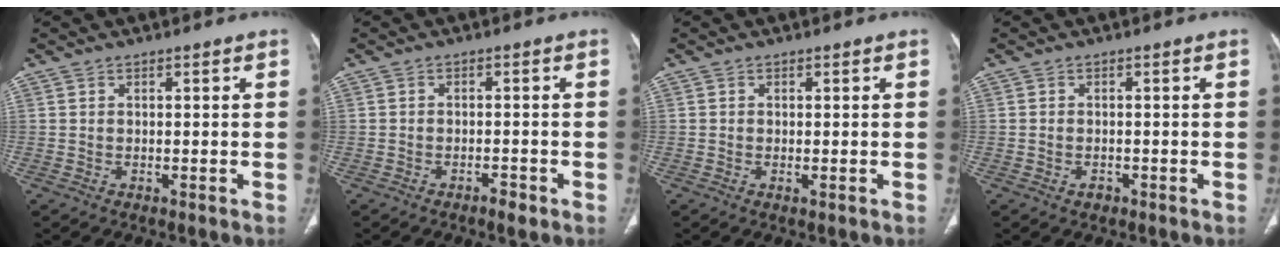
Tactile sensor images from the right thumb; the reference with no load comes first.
{"total": 2.1, "force": [-1.4, 0.7, 1.3], "torque": [-0.022, 0.006, -0.024]}
{"total": 0.7, "force": [-0.2, 0.3, 0.6], "torque": [-0.014, -0.003, -0.004]}
{"total": 1.4, "force": [-0.8, 1.0, 0.7], "torque": [-0.010, 0.007, -0.009]}